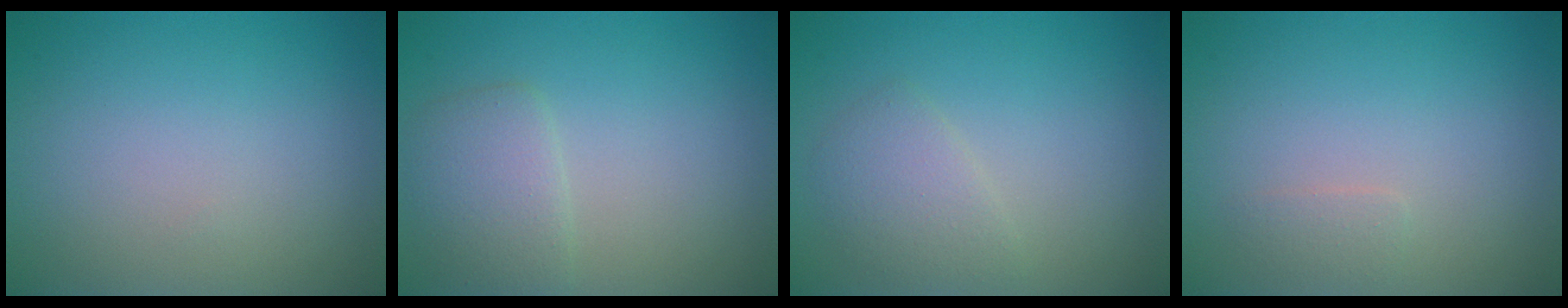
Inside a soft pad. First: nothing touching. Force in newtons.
{"total": 2.7, "press": 2.7, "slide": 0.1}
{"total": 2.2, "press": 2.2, "slide": 0.0}
{"total": 0.8, "press": 0.8, "slide": 0.0}